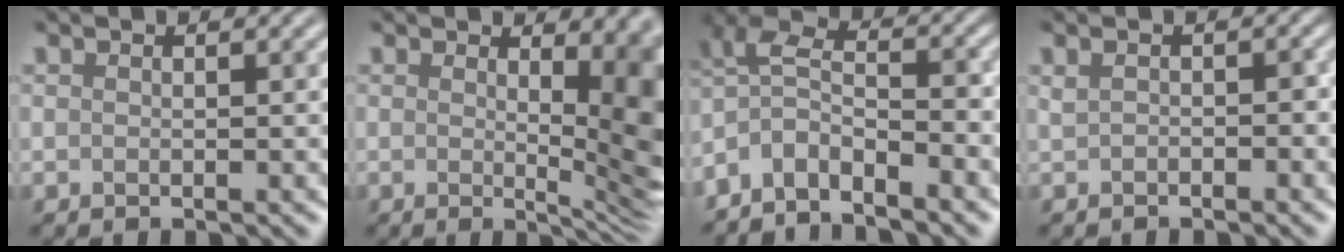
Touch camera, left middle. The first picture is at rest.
{"total": 10.1, "force": [1.1, 3.8, 9.2], "torque": [-0.081, 0.006, 0.024]}
{"total": 5.2, "force": [-4.6, 1.2, 2.0], "torque": [-0.051, 0.003, -0.077]}
{"total": 0.8, "force": [-0.7, -0.3, 0.0], "torque": [-0.020, -0.003, 0.006]}